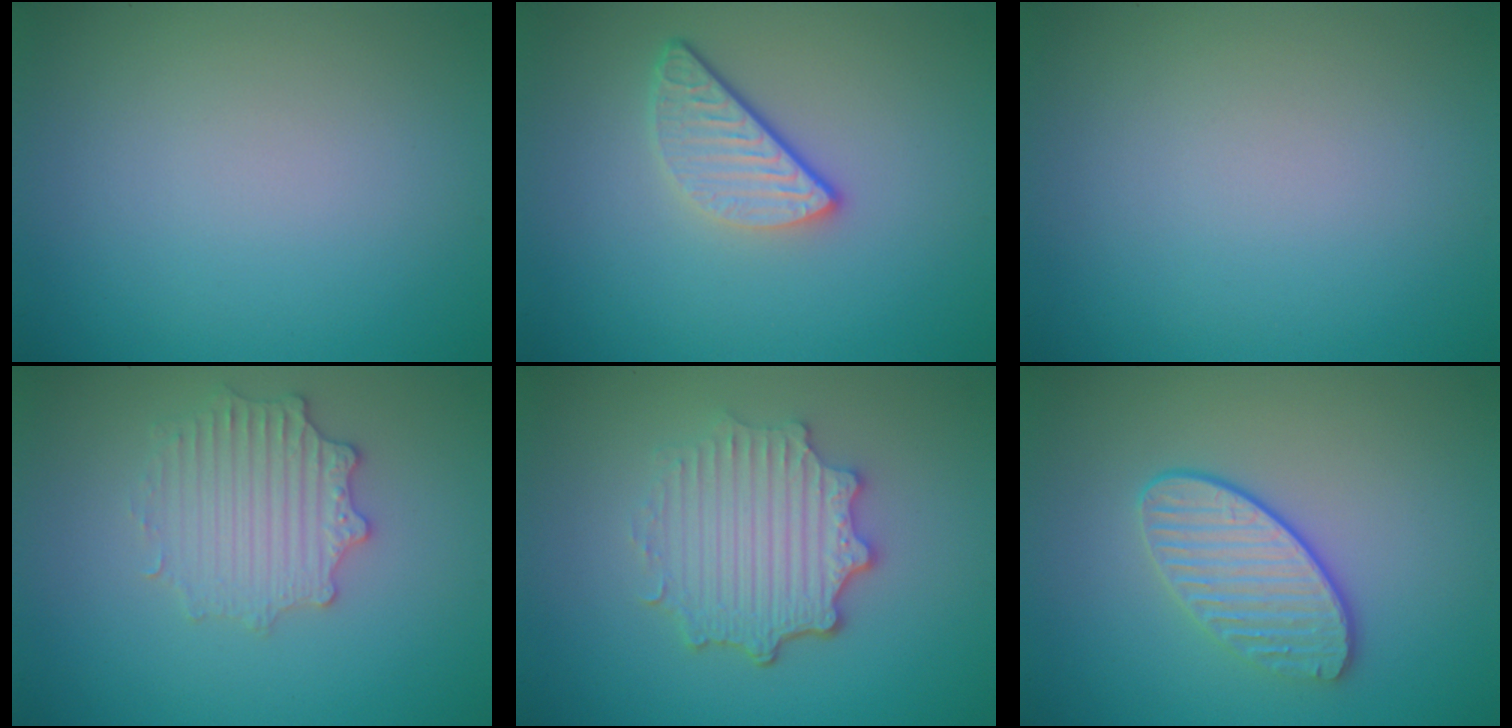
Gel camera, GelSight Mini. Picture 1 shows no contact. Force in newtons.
{"total": 3.2, "press": 2.5, "slide": 2.0}
{"total": 0.0}
{"total": 2.9, "press": 2.9, "slide": 0.2}
{"total": 4.9, "press": 3.8, "slide": 3.1}
{"total": 3.5, "press": 3.2, "slide": 1.4}